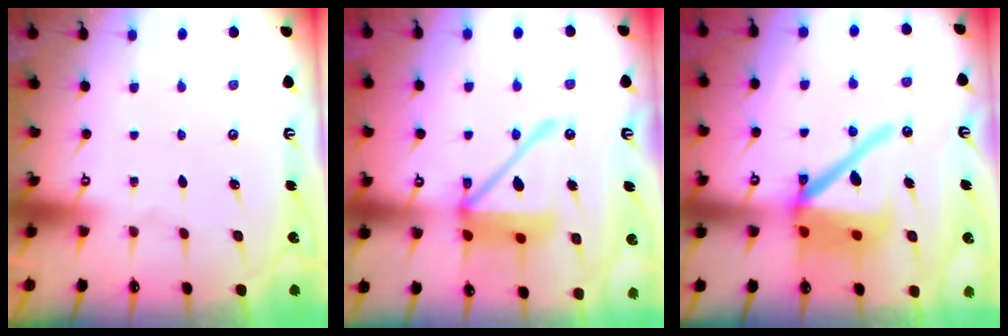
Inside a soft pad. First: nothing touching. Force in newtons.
{"total": 16.2, "press": 16.1, "slide": 1.9}
{"total": 16.3, "press": 16.1, "slide": 2.2}